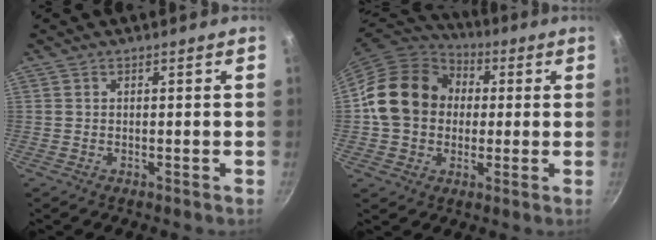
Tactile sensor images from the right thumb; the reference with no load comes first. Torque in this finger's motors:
{"motor_torque": [1.16, 2.73, 0.67, -0.62, 0.24]}